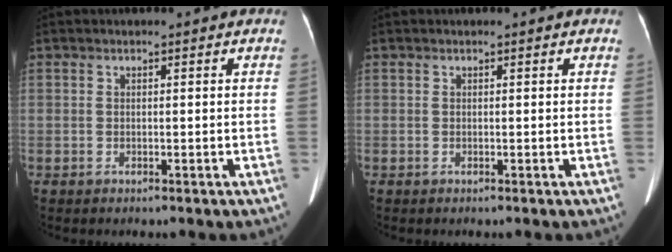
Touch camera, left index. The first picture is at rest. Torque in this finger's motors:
{"motor_torque": [0.02, 0.02, 0.03, 0.00]}